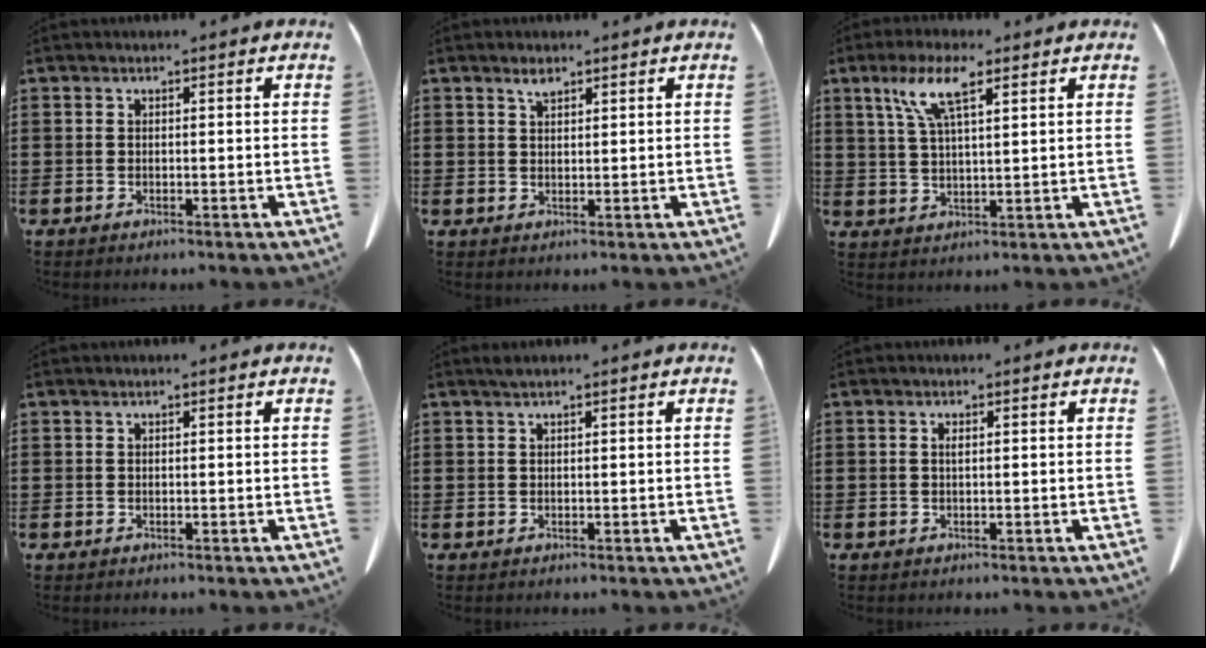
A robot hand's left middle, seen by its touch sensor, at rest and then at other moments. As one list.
[{"total": 1.8, "force": [1.5, 0.6, 0.8], "torque": [-0.013, -0.005, 0.028]}, {"total": 7.8, "force": [4.2, 1.9, 6.3], "torque": [-0.135, 0.009, 0.073]}, {"total": 0.0}, {"total": 0.8, "force": [0.5, 0.1, 0.5], "torque": [-0.012, 0.000, 0.010]}, {"total": 0.7, "force": [0.2, 0.1, 0.6], "torque": [-0.015, -0.003, 0.006]}]